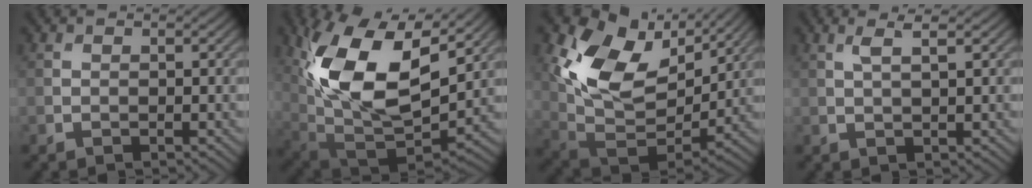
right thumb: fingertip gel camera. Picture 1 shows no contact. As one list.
[{"total": 16.5, "force": [5.9, 8.7, 12.7], "torque": [-0.265, 0.001, 0.109]}, {"total": 15.7, "force": [6.3, 9.9, 10.5], "torque": [-0.217, 0.008, 0.121]}, {"total": 2.3, "force": [1.1, 0.2, 2.0], "torque": [-0.039, 0.004, 0.022]}]